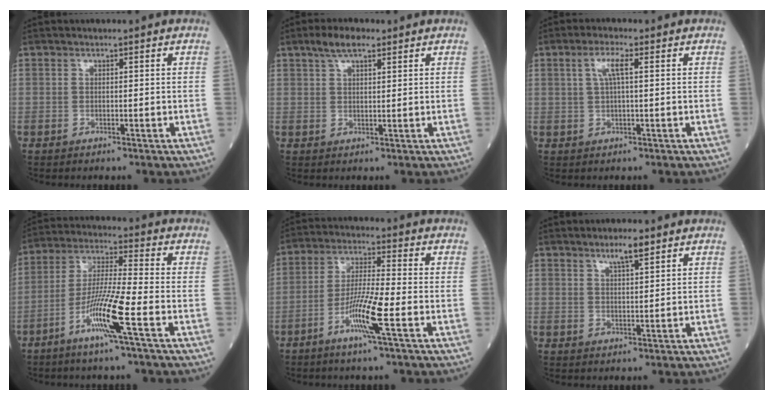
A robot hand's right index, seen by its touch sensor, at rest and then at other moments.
{"total": 4.4, "force": [3.0, 1.3, 2.9], "torque": [-0.060, 0.015, 0.056]}
{"total": 3.3, "force": [1.1, 0.3, 3.1], "torque": [-0.067, 0.011, 0.024]}
{"total": 10.1, "force": [-4.6, -0.9, 9.0], "torque": [-0.176, -0.008, -0.091]}
{"total": 8.1, "force": [-3.4, -0.6, 7.3], "torque": [-0.143, -0.008, -0.068]}
{"total": 3.3, "force": [2.4, 0.2, 2.3], "torque": [-0.045, 0.000, 0.043]}